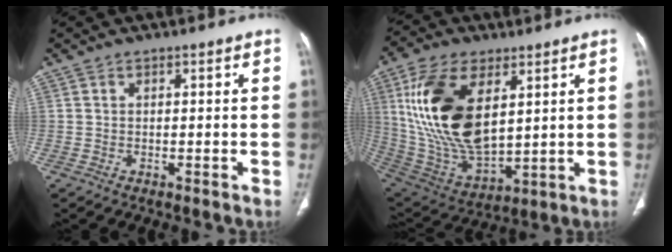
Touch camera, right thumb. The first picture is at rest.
{"total": 21.7, "force": [6.1, 11.2, 17.5], "torque": [-0.334, -0.030, 0.124]}